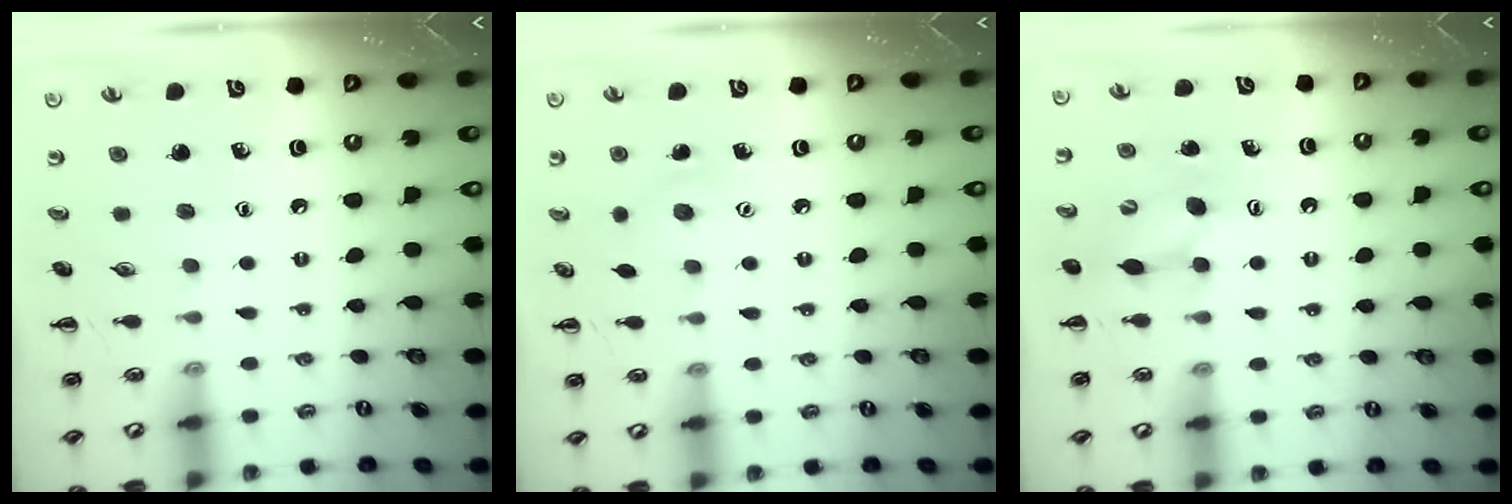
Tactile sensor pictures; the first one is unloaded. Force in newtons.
{"total": 5.6, "press": 5.4, "slide": 1.6}
{"total": 7.7, "press": 7.6, "slide": 1.1}